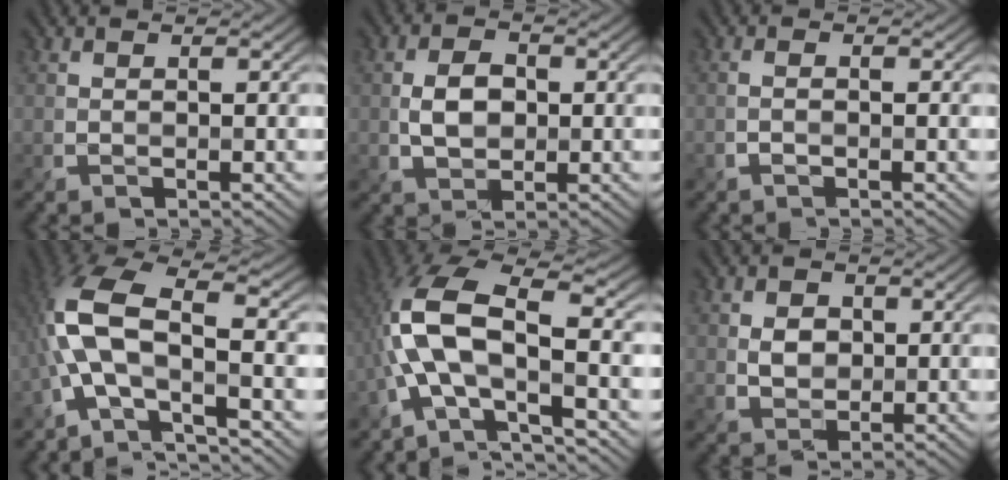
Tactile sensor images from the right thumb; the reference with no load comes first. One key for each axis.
{"total": 3.8, "fx": -0.2, "fy": 2.8, "fz": 2.6, "tx": -0.055, "ty": -0.001, "tz": -0.006}
{"total": 0.8, "fx": -0.7, "fy": 0.1, "fz": 0.4, "tx": -0.008, "ty": -0.002, "tz": -0.016}
{"total": 10.4, "fx": -2.3, "fy": 3.8, "fz": 9.4, "tx": -0.216, "ty": 0.013, "tz": -0.063}
{"total": 11.6, "fx": -2.3, "fy": 4.4, "fz": 10.5, "tx": -0.236, "ty": 0.011, "tz": -0.059}
{"total": 2.4, "fx": 0.2, "fy": 2.1, "fz": 1.1, "tx": -0.027, "ty": -0.004, "tz": 0.003}